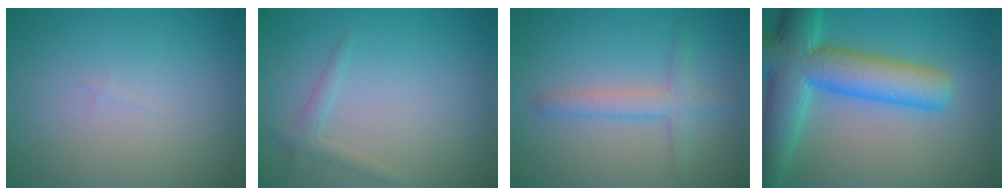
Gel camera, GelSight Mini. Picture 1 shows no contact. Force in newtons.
{"total": 1.2, "press": 1.2, "slide": 0.1}
{"total": 2.4, "press": 2.4, "slide": 0.1}
{"total": 9.9, "press": 9.9, "slide": 0.4}